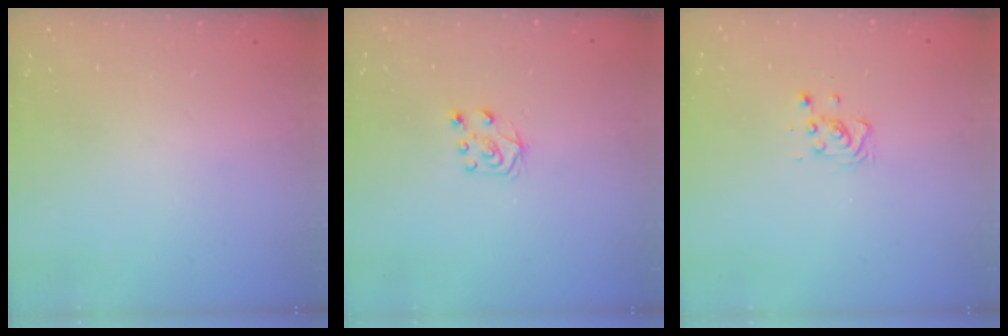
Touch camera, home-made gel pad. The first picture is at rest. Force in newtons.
{"total": 6.1, "press": 6.1, "slide": 0.5}
{"total": 4.7, "press": 4.6, "slide": 1.1}